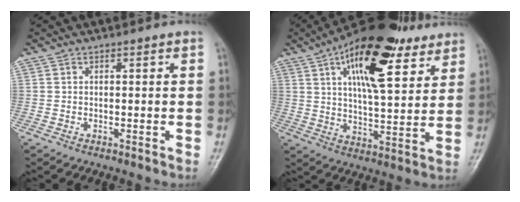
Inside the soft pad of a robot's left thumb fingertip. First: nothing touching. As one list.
[{"total": 21.3, "force": [10.7, 8.5, 16.4], "torque": [-0.228, -0.028, 0.168]}]